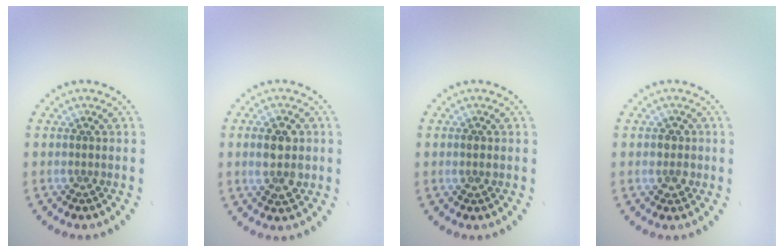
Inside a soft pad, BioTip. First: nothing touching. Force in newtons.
{"total": 3.7, "press": 3.7, "slide": 0.2}
{"total": 0.9, "press": 0.9, "slide": 0.1}
{"total": 1.5, "press": 1.5, "slide": 0.4}